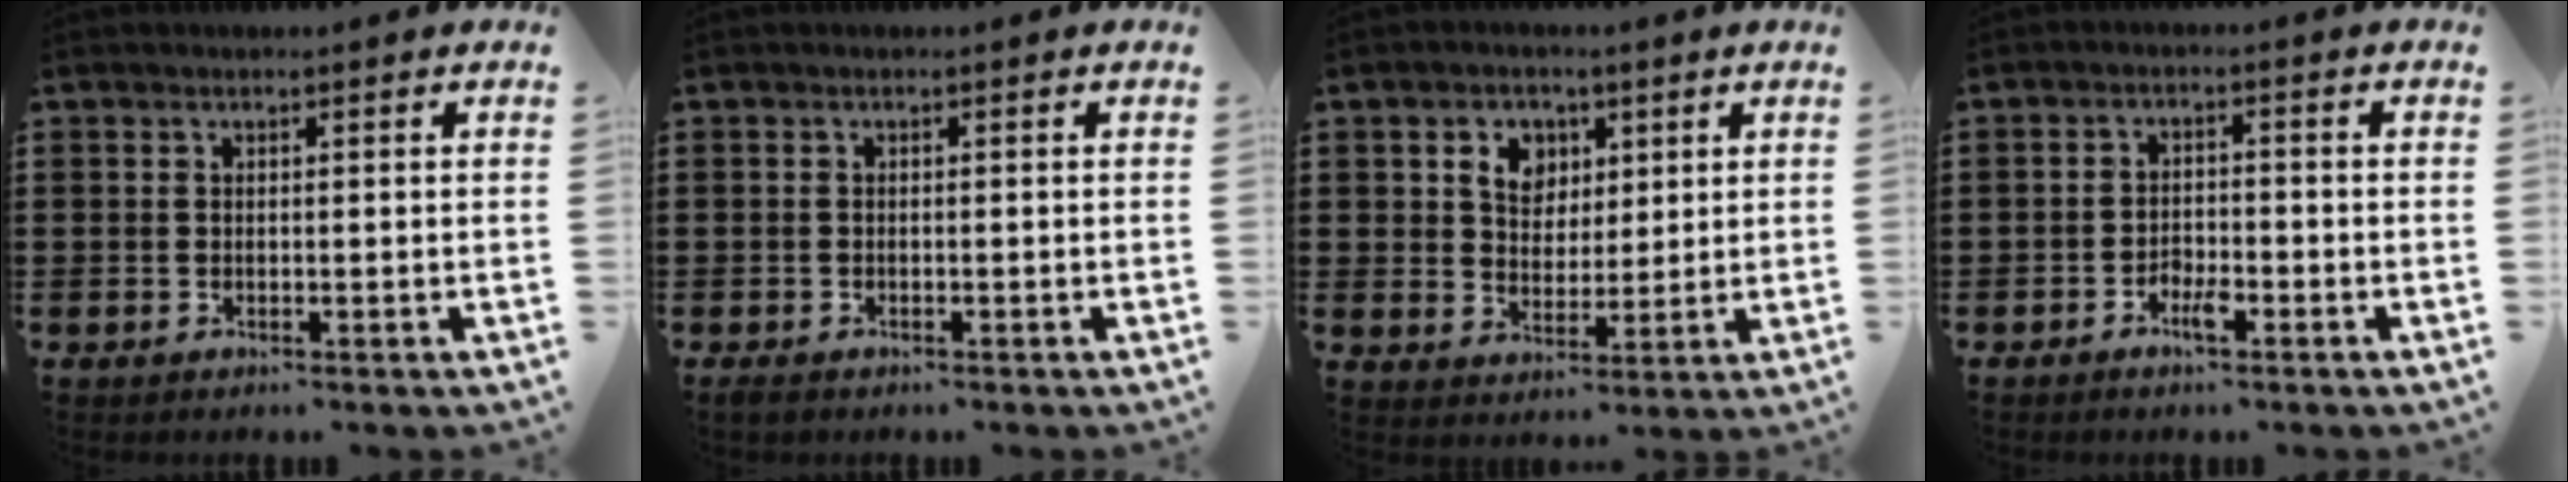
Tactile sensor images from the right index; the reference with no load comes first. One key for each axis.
{"total": 0.6, "fx": -0.5, "fy": 0.2, "fz": 0.3, "tx": -0.007, "ty": -0.004, "tz": -0.009}
{"total": 5.0, "fx": 2.2, "fy": 4.0, "fz": 2.1, "tx": -0.051, "ty": 0.012, "tz": 0.036}
{"total": 2.7, "fx": -1.8, "fy": 1.0, "fz": 1.7, "tx": -0.031, "ty": 0.004, "tz": -0.034}